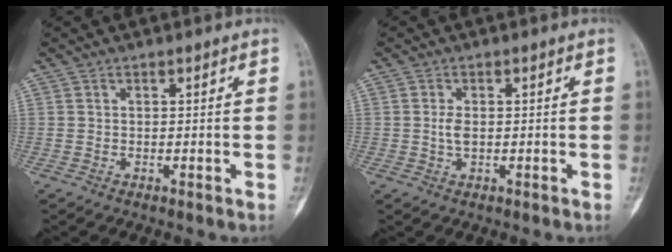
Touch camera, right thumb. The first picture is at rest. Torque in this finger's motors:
{"motor_torque": [0.49, -0.21, -0.05, -0.57, -0.06]}